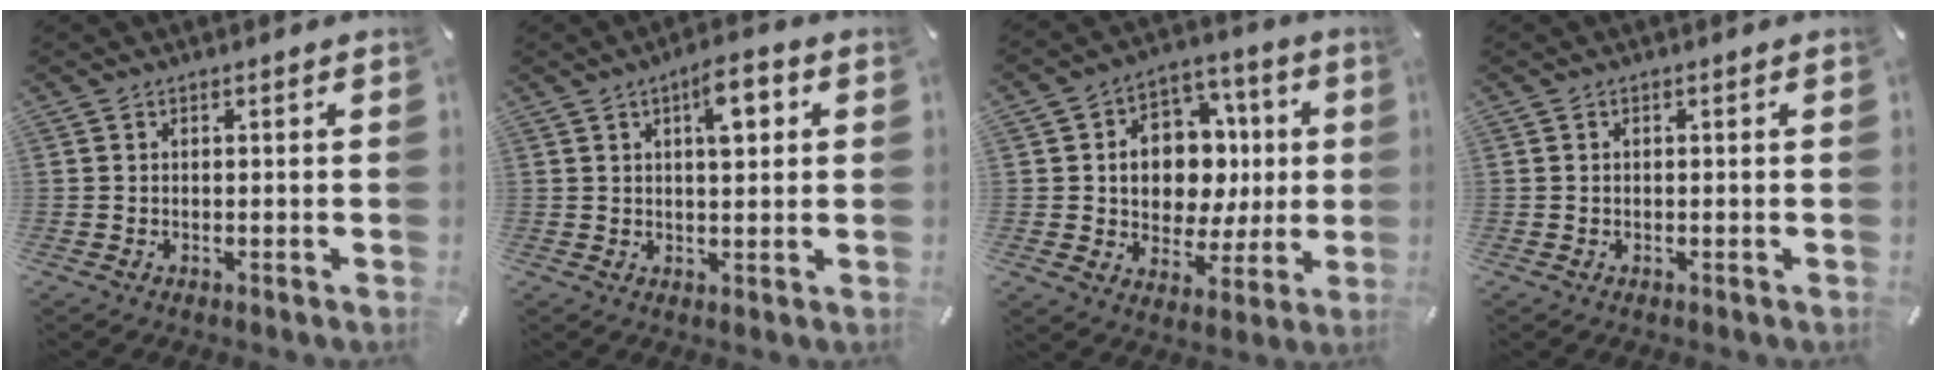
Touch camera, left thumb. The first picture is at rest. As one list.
[{"total": 7.0, "force": [2.6, 2.9, 5.9], "torque": [-0.081, -0.007, 0.034]}, {"total": 12.8, "force": [0.6, 11.1, 6.4], "torque": [-0.085, -0.007, 0.022]}, {"total": 0.0}]